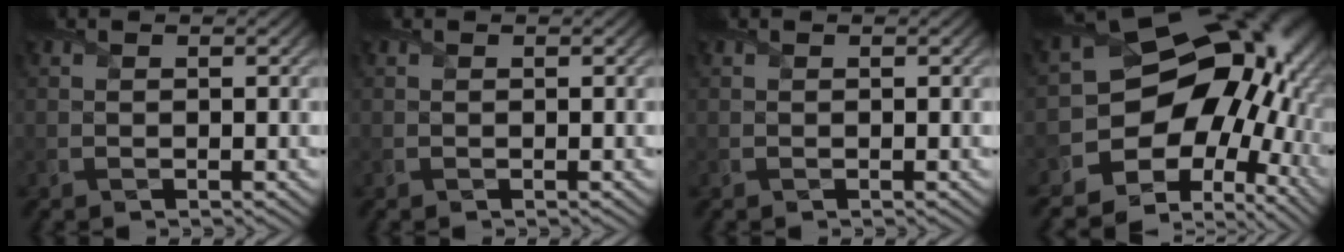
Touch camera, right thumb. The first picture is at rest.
{"total": 0.0}
{"total": 0.0}
{"total": 17.3, "force": [-1.9, 13.5, 10.7], "torque": [-0.142, -0.036, -0.014]}